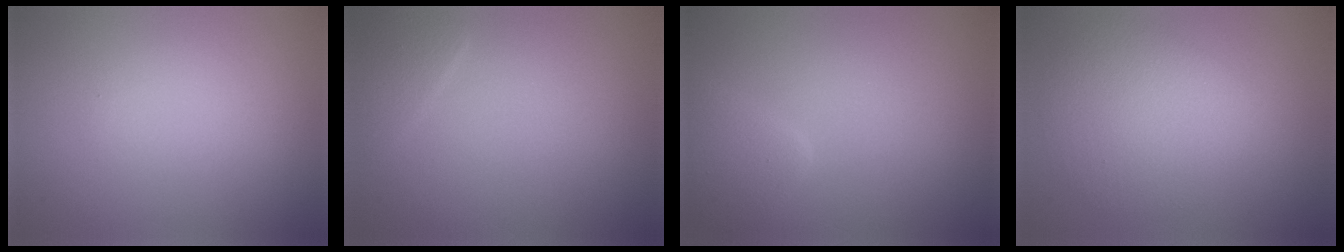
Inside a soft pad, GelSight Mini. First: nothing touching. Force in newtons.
{"total": 1.3, "press": 1.3, "slide": 0.1}
{"total": 2.6, "press": 2.6, "slide": 0.1}
{"total": 5.2, "press": 5.2, "slide": 0.1}